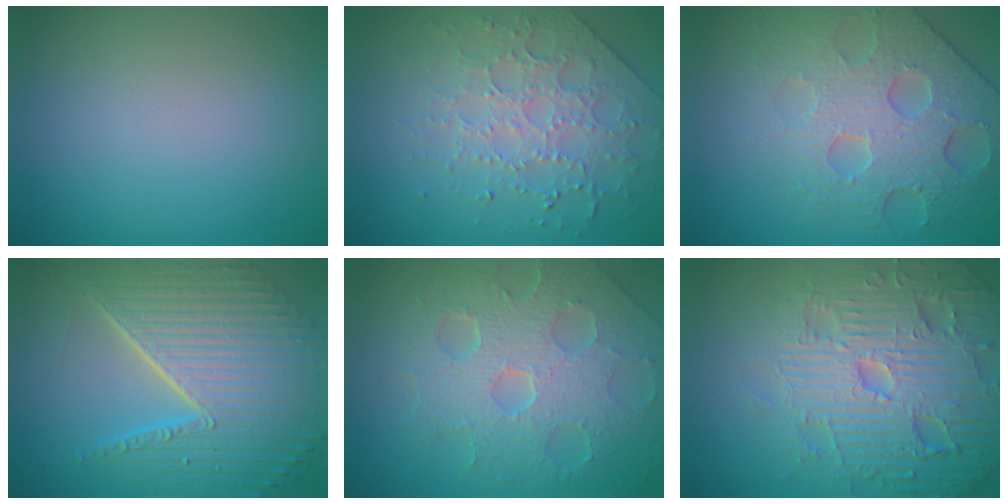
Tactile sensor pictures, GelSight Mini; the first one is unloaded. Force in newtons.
{"total": 3.8, "press": 3.6, "slide": 1.4}
{"total": 6.3, "press": 5.2, "slide": 3.7}
{"total": 10.4, "press": 6.7, "slide": 8.0}
{"total": 8.4, "press": 5.7, "slide": 6.1}
{"total": 7.8, "press": 7.6, "slide": 1.7}